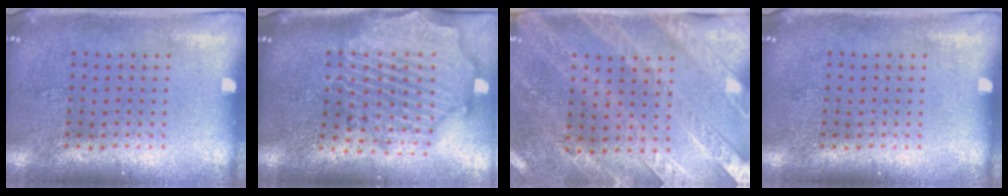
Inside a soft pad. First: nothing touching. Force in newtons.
{"total": 3.2, "press": 2.8, "slide": 1.6}
{"total": 2.6, "press": 2.4, "slide": 1.2}
{"total": 0.0}